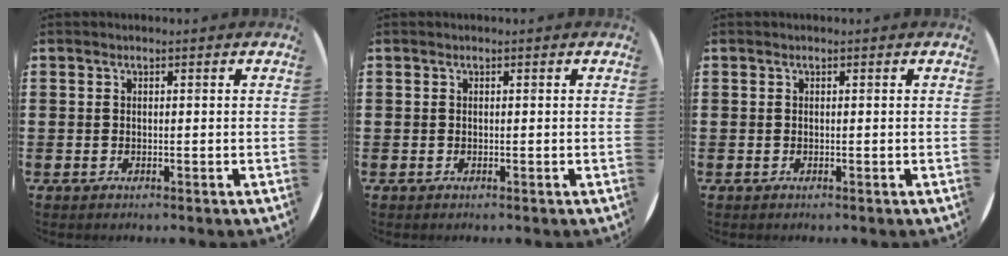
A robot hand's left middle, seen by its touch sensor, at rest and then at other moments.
{"total": 0.0}
{"total": 0.0}